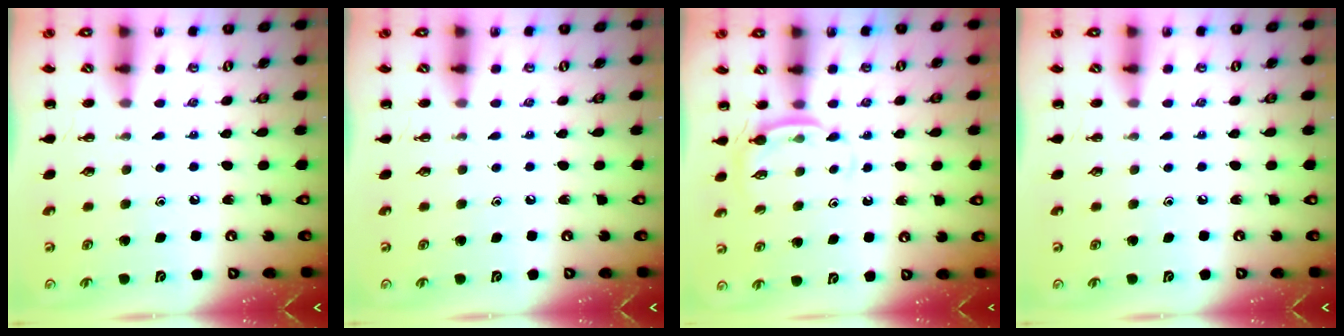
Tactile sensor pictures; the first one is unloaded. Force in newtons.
{"total": 0.0}
{"total": 5.6, "press": 5.4, "slide": 1.4}
{"total": 0.0}